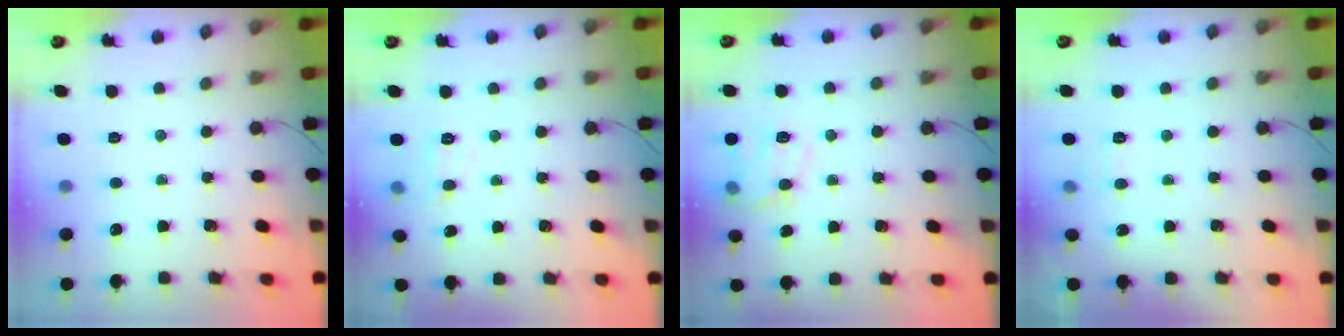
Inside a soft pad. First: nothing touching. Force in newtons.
{"total": 5.8, "press": 5.6, "slide": 1.2}
{"total": 11.1, "press": 11.1, "slide": 0.2}
{"total": 3.1, "press": 2.8, "slide": 1.5}